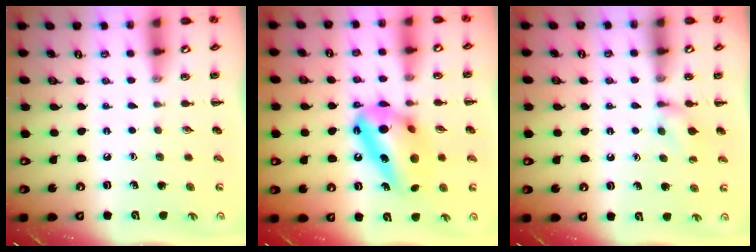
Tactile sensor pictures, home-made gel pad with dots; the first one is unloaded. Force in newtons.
{"total": 16.2, "press": 16.2, "slide": 0.3}
{"total": 6.0, "press": 5.7, "slide": 2.0}